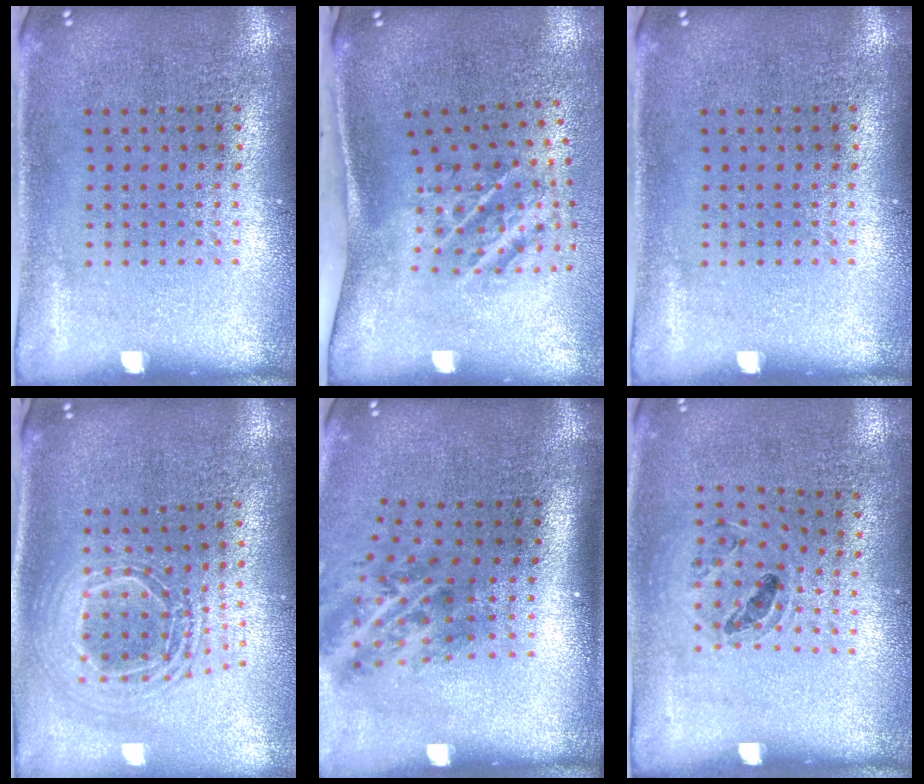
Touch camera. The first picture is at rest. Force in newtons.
{"total": 2.2, "press": 1.3, "slide": 1.9}
{"total": 0.0}
{"total": 2.0, "press": 1.7, "slide": 1.2}
{"total": 2.0, "press": 1.2, "slide": 1.6}
{"total": 0.9, "press": 0.9, "slide": 0.3}